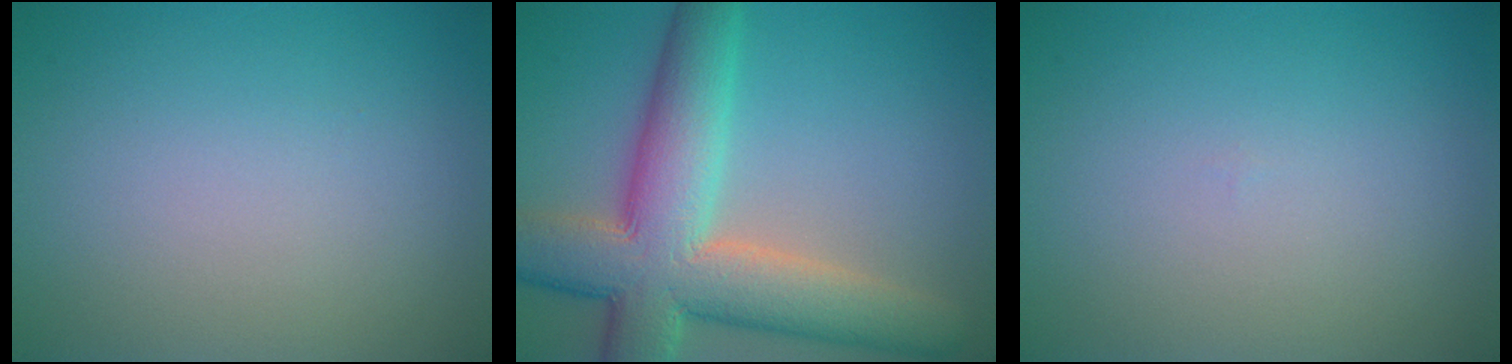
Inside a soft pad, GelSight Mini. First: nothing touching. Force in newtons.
{"total": 10.8, "press": 10.8, "slide": 0.6}
{"total": 0.0}